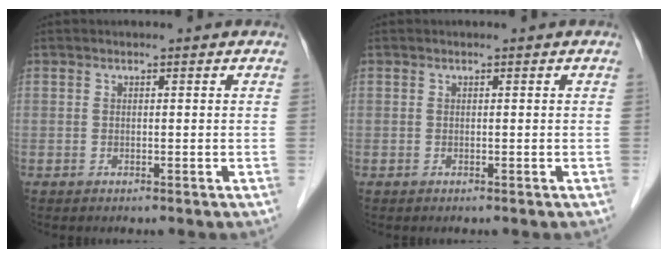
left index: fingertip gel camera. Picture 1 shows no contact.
{"total": 0.0}